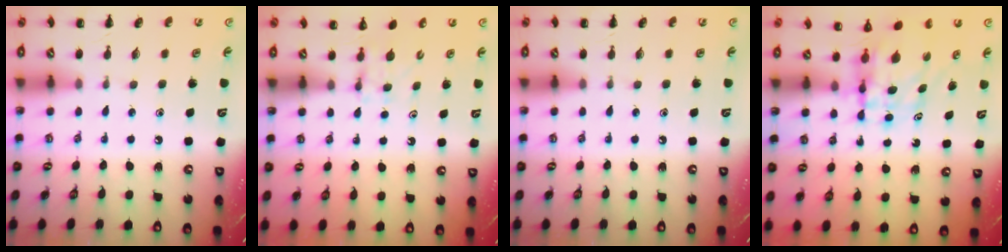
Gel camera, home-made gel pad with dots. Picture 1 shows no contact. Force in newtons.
{"total": 3.5, "press": 3.2, "slide": 1.4}
{"total": 0.0}
{"total": 6.0, "press": 5.9, "slide": 1.0}